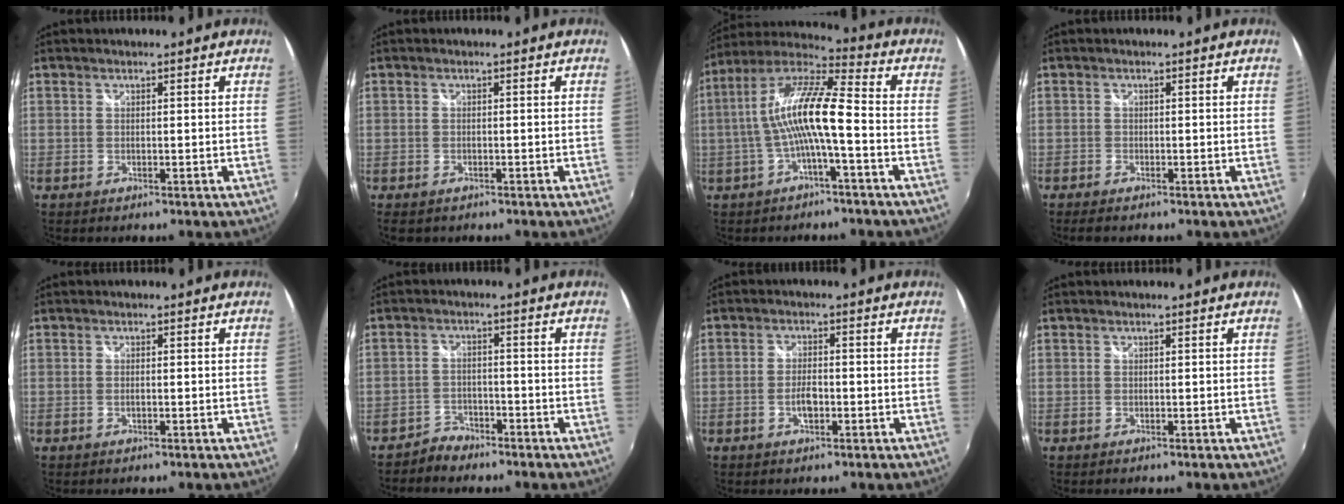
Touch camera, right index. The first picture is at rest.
{"total": 2.2, "force": [-1.2, 1.4, 1.1], "torque": [-0.024, -0.007, -0.018]}
{"total": 11.5, "force": [-2.3, 1.6, 11.2], "torque": [-0.225, 0.015, -0.039]}
{"total": 2.0, "force": [-1.6, 0.6, 0.9], "torque": [-0.022, -0.007, -0.029]}
{"total": 0.7, "force": [-0.2, 0.3, 0.6], "torque": [-0.014, -0.001, -0.004]}
{"total": 3.8, "force": [-3.3, 1.8, 0.3], "torque": [-0.018, 0.008, -0.062]}
{"total": 3.6, "force": [-1.3, 1.7, 2.9], "torque": [-0.058, 0.000, -0.024]}
{"total": 0.0}